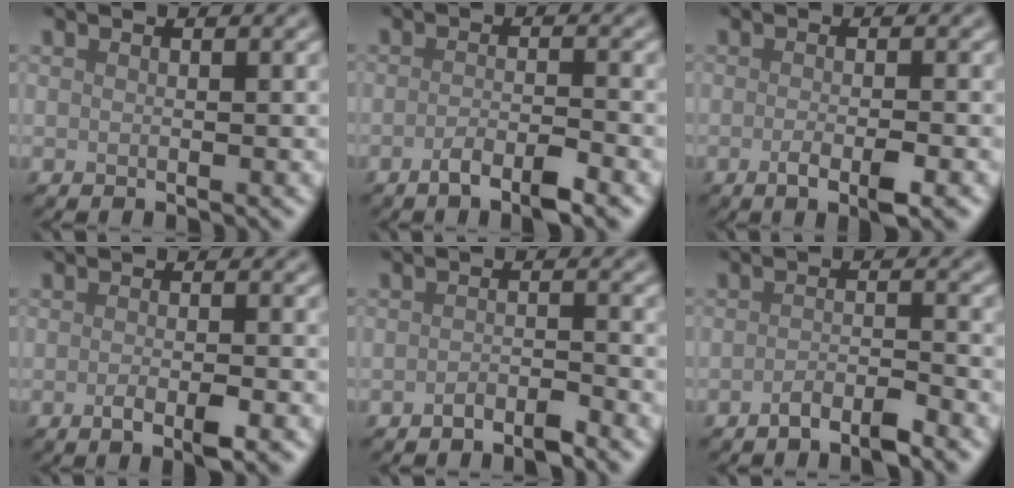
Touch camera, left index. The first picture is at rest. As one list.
[{"total": 3.0, "force": [-1.8, 0.7, 2.4], "torque": [-0.043, 0.001, -0.037]}, {"total": 2.9, "force": [-1.2, 0.8, 2.6], "torque": [-0.042, -0.003, -0.022]}, {"total": 2.6, "force": [-1.1, 0.6, 2.2], "torque": [-0.037, -0.003, -0.020]}, {"total": 1.7, "force": [-1.4, 0.4, 0.9], "torque": [-0.016, 0.003, -0.028]}, {"total": 2.4, "force": [-1.8, 0.5, 1.5], "torque": [-0.024, 0.004, -0.038]}]